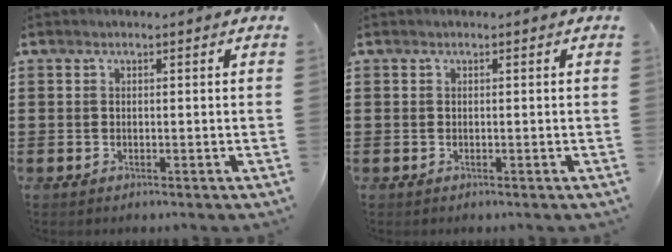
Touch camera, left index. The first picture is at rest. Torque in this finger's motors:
{"motor_torque": [-0.02, -0.01, 0.00, 0.00]}